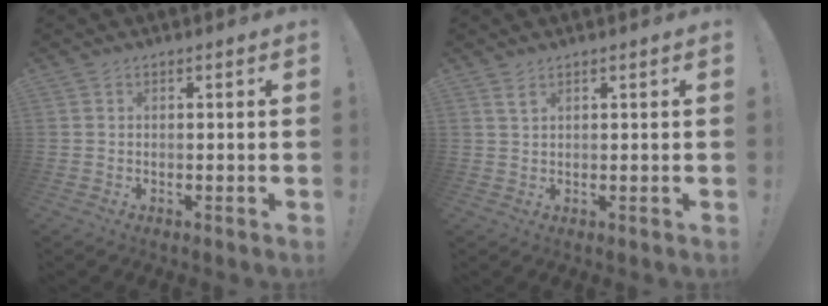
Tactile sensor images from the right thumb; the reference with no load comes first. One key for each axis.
{"total": 2.1, "fx": 1.4, "fy": 0.5, "fz": 1.5, "tx": -0.024, "ty": -0.002, "tz": 0.024}